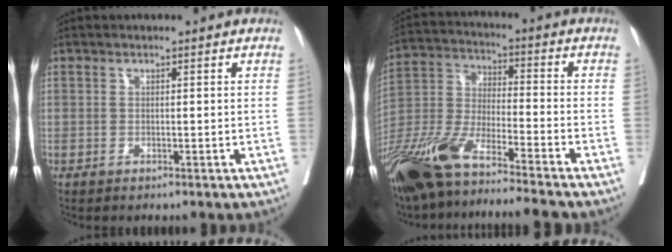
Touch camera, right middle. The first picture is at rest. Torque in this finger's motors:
{"motor_torque": [1.09, -1.05, 0.57, 0.21]}